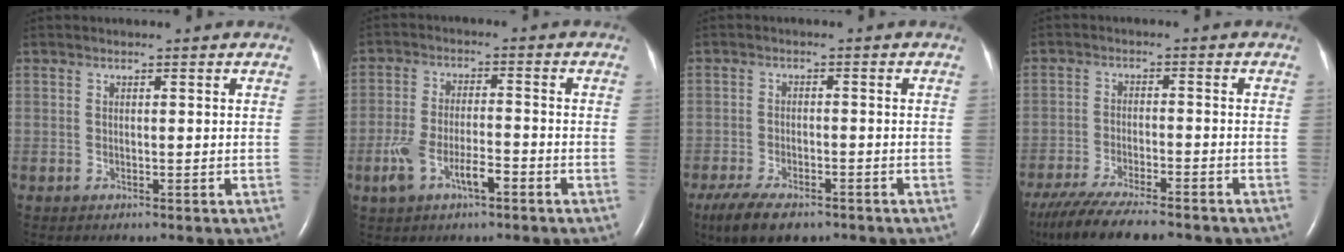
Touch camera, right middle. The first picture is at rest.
{"total": 6.9, "force": [-3.2, 2.4, 5.6], "torque": [-0.123, 0.007, -0.054]}
{"total": 8.5, "force": [-6.1, 3.2, 5.0], "torque": [-0.088, -0.011, -0.097]}
{"total": 14.2, "force": [-11.9, 2.3, 7.4], "torque": [-0.138, -0.031, -0.189]}